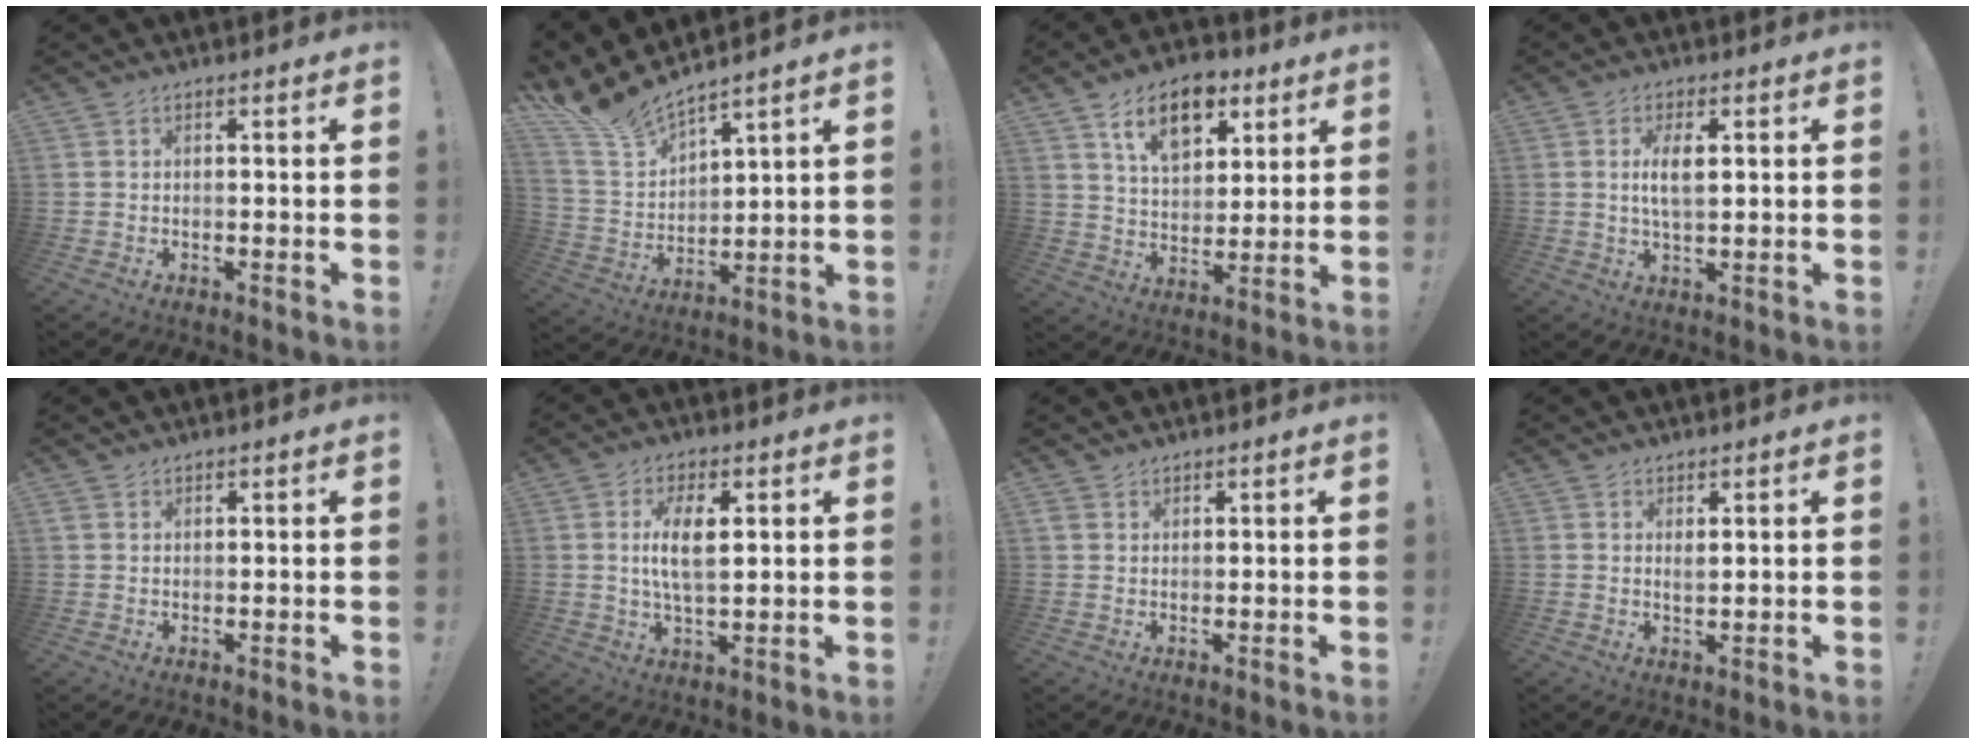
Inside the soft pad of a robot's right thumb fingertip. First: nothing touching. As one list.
[{"total": 10.3, "force": [9.6, 2.2, 3.0], "torque": [-0.093, -0.081, 0.179]}, {"total": 13.9, "force": [7.7, 8.4, 7.9], "torque": [-0.122, -0.028, 0.139]}, {"total": 6.1, "force": [1.1, 2.6, 5.4], "torque": [-0.093, -0.003, 0.012]}, {"total": 1.1, "force": [0.8, 0.7, 0.4], "torque": [-0.007, -0.001, 0.016]}, {"total": 8.9, "force": [1.9, 3.9, 7.8], "torque": [-0.144, -0.003, 0.026]}, {"total": 1.9, "force": [1.4, 1.2, 0.5], "torque": [-0.010, -0.003, 0.027]}, {"total": 1.8, "force": [1.3, 0.9, 0.8], "torque": [-0.003, -0.010, 0.021]}]